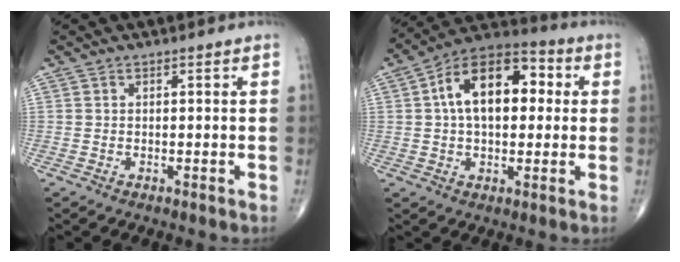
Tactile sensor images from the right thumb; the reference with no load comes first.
{"total": 16.4, "force": [2.8, 9.5, 13.0], "torque": [-0.191, 0.030, 0.036]}